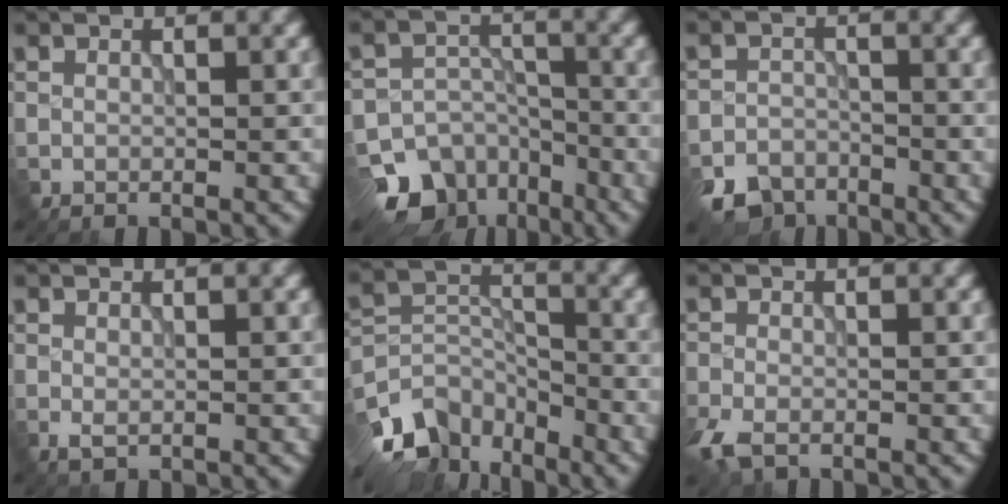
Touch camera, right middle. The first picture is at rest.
{"total": 9.8, "force": [-6.4, 6.9, 2.7], "torque": [-0.039, -0.011, -0.105]}
{"total": 5.0, "force": [-3.9, 2.9, 1.2], "torque": [-0.015, -0.013, -0.068]}
{"total": 0.8, "force": [-0.2, 0.4, 0.7], "torque": [-0.014, -0.006, -0.002]}
{"total": 8.6, "force": [-6.5, 4.6, 3.4], "torque": [-0.063, -0.007, -0.125]}
{"total": 2.7, "force": [-1.7, 1.3, 1.7], "torque": [-0.040, -0.007, -0.038]}